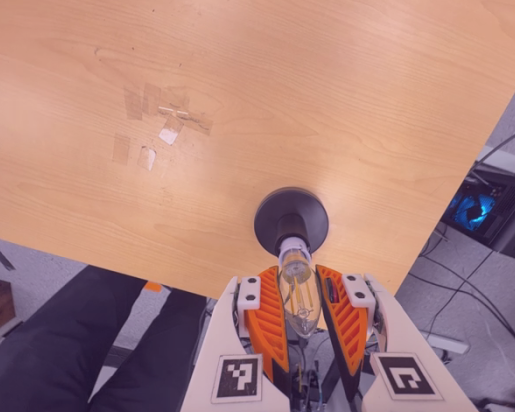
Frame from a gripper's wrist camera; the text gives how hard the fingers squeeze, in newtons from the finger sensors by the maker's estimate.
{"total": 12.1, "left": 12.1, "right": 12.1}